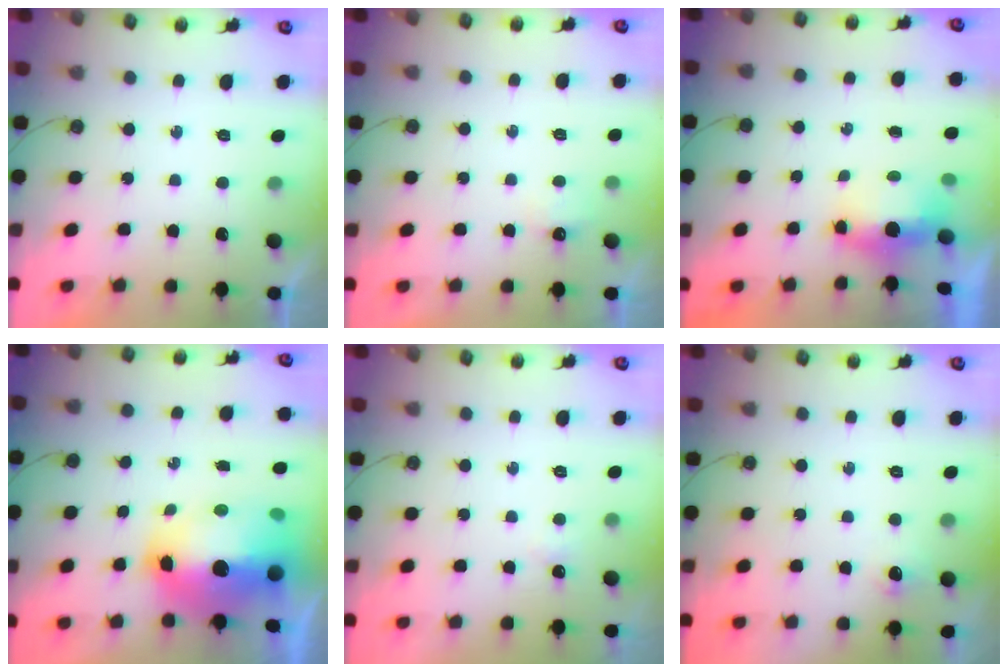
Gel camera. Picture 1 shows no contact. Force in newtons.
{"total": 3.7, "press": 3.7, "slide": 0.6}
{"total": 14.7, "press": 7.2, "slide": 12.8}
{"total": 20.3, "press": 20.2, "slide": 2.1}
{"total": 2.8, "press": 2.7, "slide": 0.5}
{"total": 5.4, "press": 5.3, "slide": 1.1}